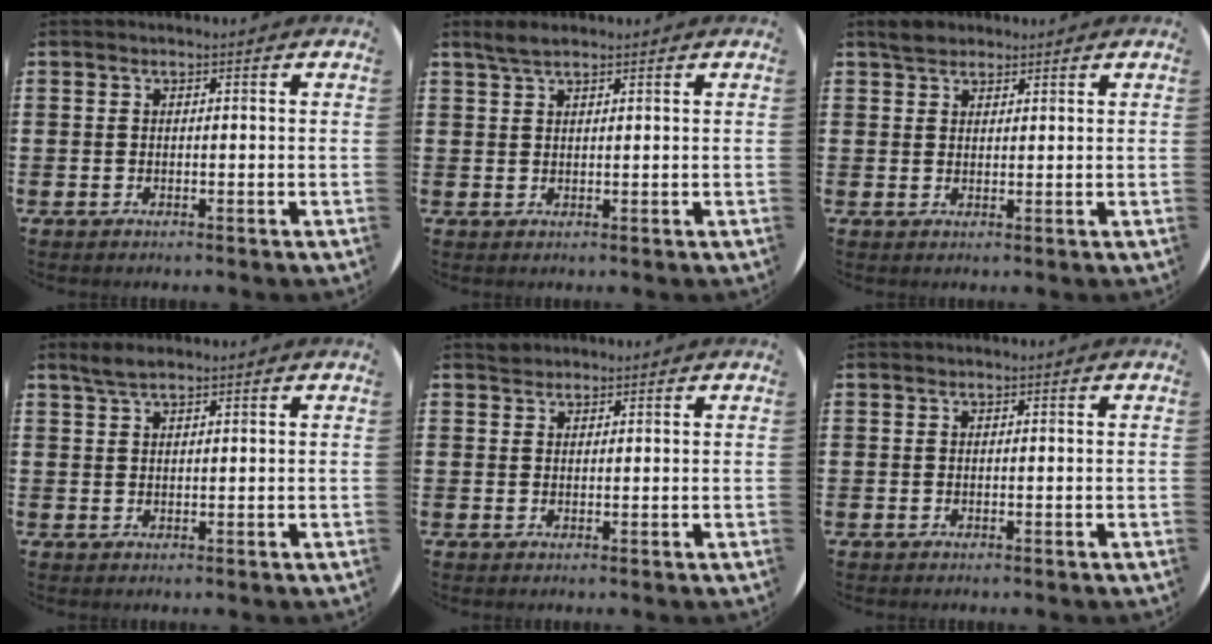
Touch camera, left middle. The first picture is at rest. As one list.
[{"total": 2.2, "force": [1.8, 0.5, 1.2], "torque": [-0.025, 0.005, 0.032]}, {"total": 2.4, "force": [2.2, 1.0, 0.3], "torque": [-0.002, 0.004, 0.041]}, {"total": 2.4, "force": [1.9, 0.5, 1.3], "torque": [-0.027, 0.006, 0.034]}, {"total": 1.2, "force": [1.1, 0.3, -0.2], "torque": [0.010, -0.001, 0.021]}, {"total": 0.0}]